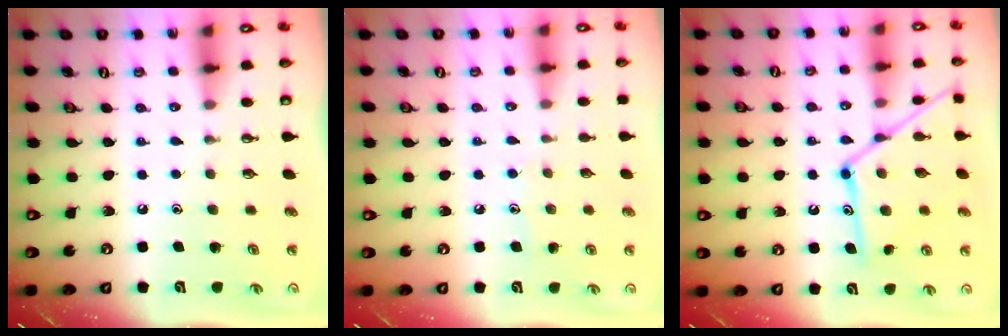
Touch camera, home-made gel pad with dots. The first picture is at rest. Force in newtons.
{"total": 5.2, "press": 5.2, "slide": 0.5}
{"total": 15.7, "press": 15.6, "slide": 1.2}